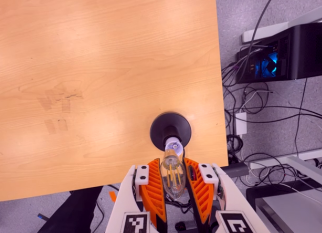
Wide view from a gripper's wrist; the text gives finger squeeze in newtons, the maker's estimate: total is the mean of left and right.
{"total": 9.3, "left": 8.3, "right": 10.2}